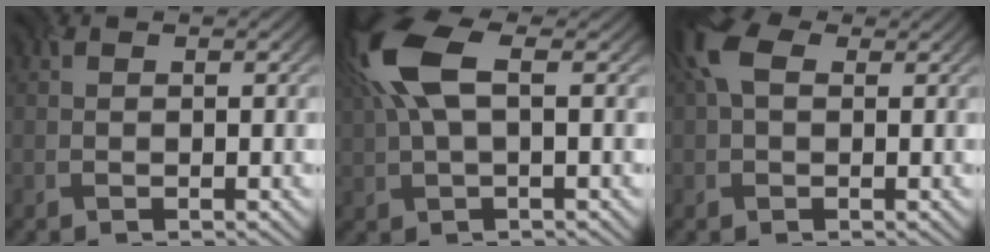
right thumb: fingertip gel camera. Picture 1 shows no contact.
{"total": 8.5, "force": [2.5, 3.5, 7.4], "torque": [-0.182, 0.015, 0.041]}
{"total": 4.9, "force": [1.6, 2.9, 3.6], "torque": [-0.088, 0.014, 0.017]}